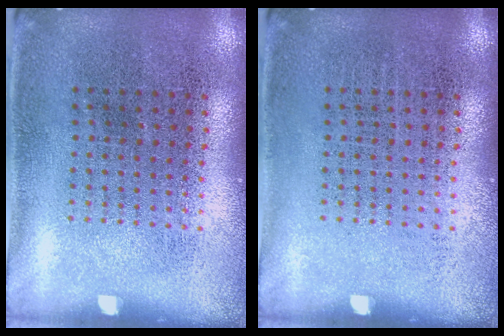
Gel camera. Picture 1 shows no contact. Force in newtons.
{"total": 0.0}